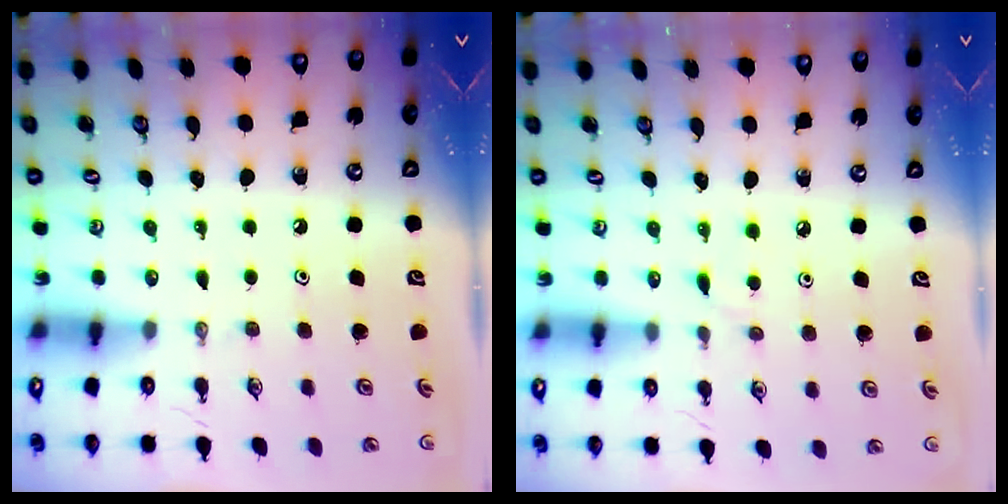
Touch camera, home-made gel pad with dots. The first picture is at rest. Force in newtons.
{"total": 2.2, "press": 2.2, "slide": 0.3}